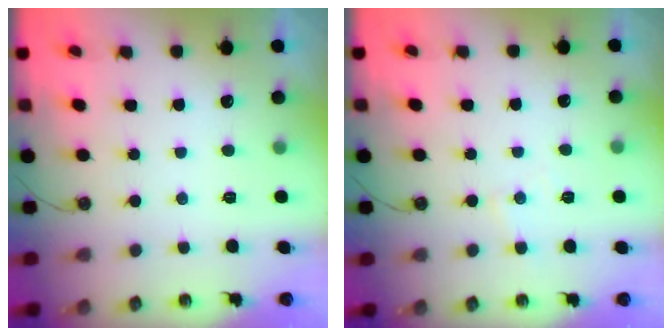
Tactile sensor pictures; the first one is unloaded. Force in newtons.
{"total": 3.6, "press": 3.5, "slide": 0.6}